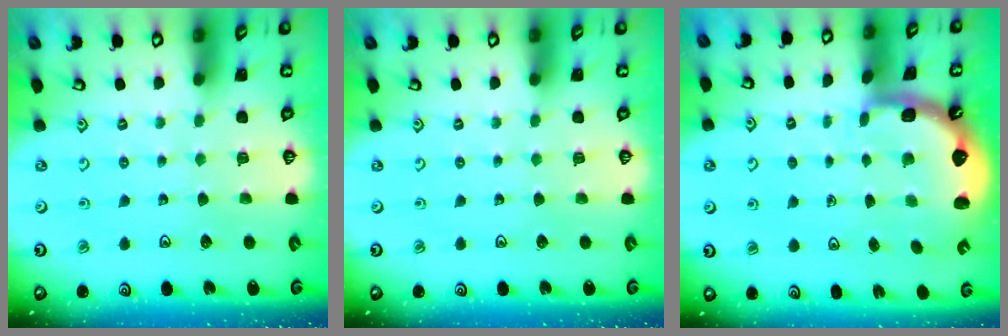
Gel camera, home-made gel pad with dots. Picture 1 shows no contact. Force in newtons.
{"total": 0.0}
{"total": 2.7, "press": 1.4, "slide": 2.3}